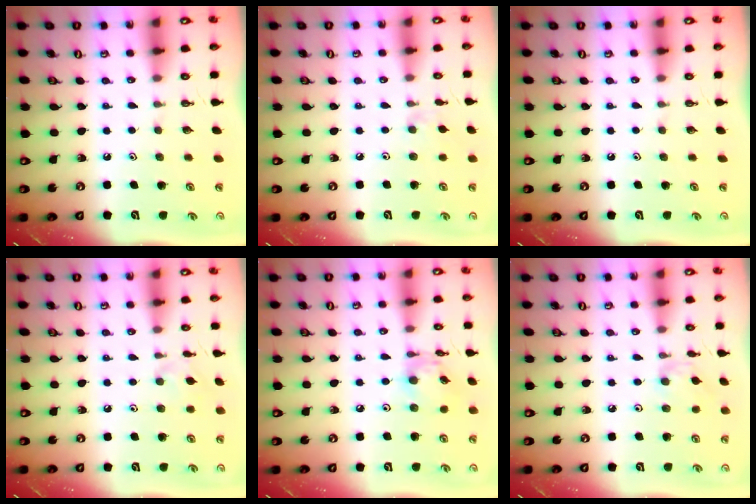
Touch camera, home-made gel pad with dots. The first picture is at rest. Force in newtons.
{"total": 2.0, "press": 1.9, "slide": 0.5}
{"total": 0.0}
{"total": 7.2, "press": 7.2, "slide": 0.8}
{"total": 10.6, "press": 10.6, "slide": 0.9}
{"total": 2.7, "press": 2.7, "slide": 0.6}